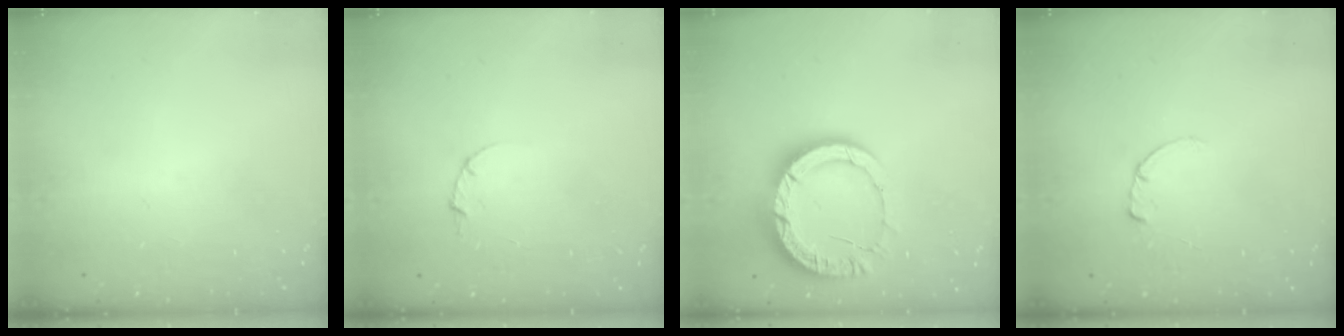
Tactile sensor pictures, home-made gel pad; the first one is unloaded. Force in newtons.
{"total": 1.0, "press": 1.0, "slide": 0.3}
{"total": 13.5, "press": 13.4, "slide": 1.5}
{"total": 0.6, "press": 0.5, "slide": 0.2}